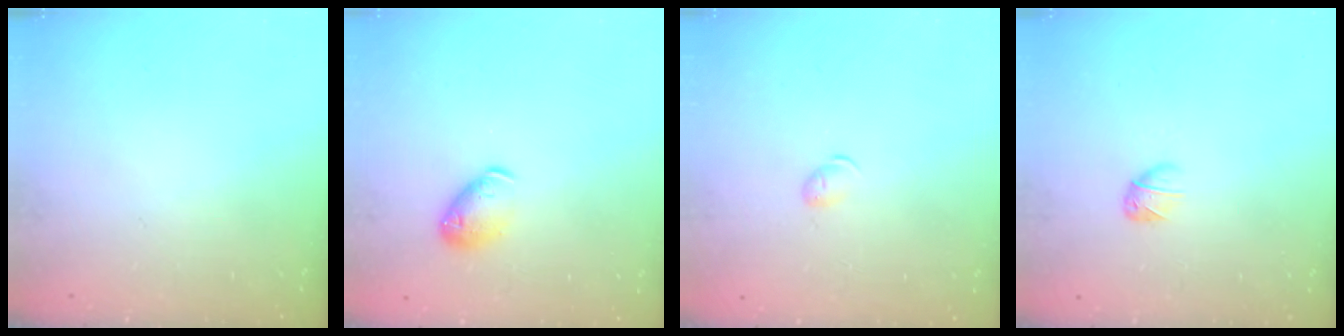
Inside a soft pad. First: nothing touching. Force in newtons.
{"total": 7.6, "press": 7.5, "slide": 0.9}
{"total": 3.8, "press": 3.7, "slide": 0.6}
{"total": 3.0, "press": 2.9, "slide": 0.7}